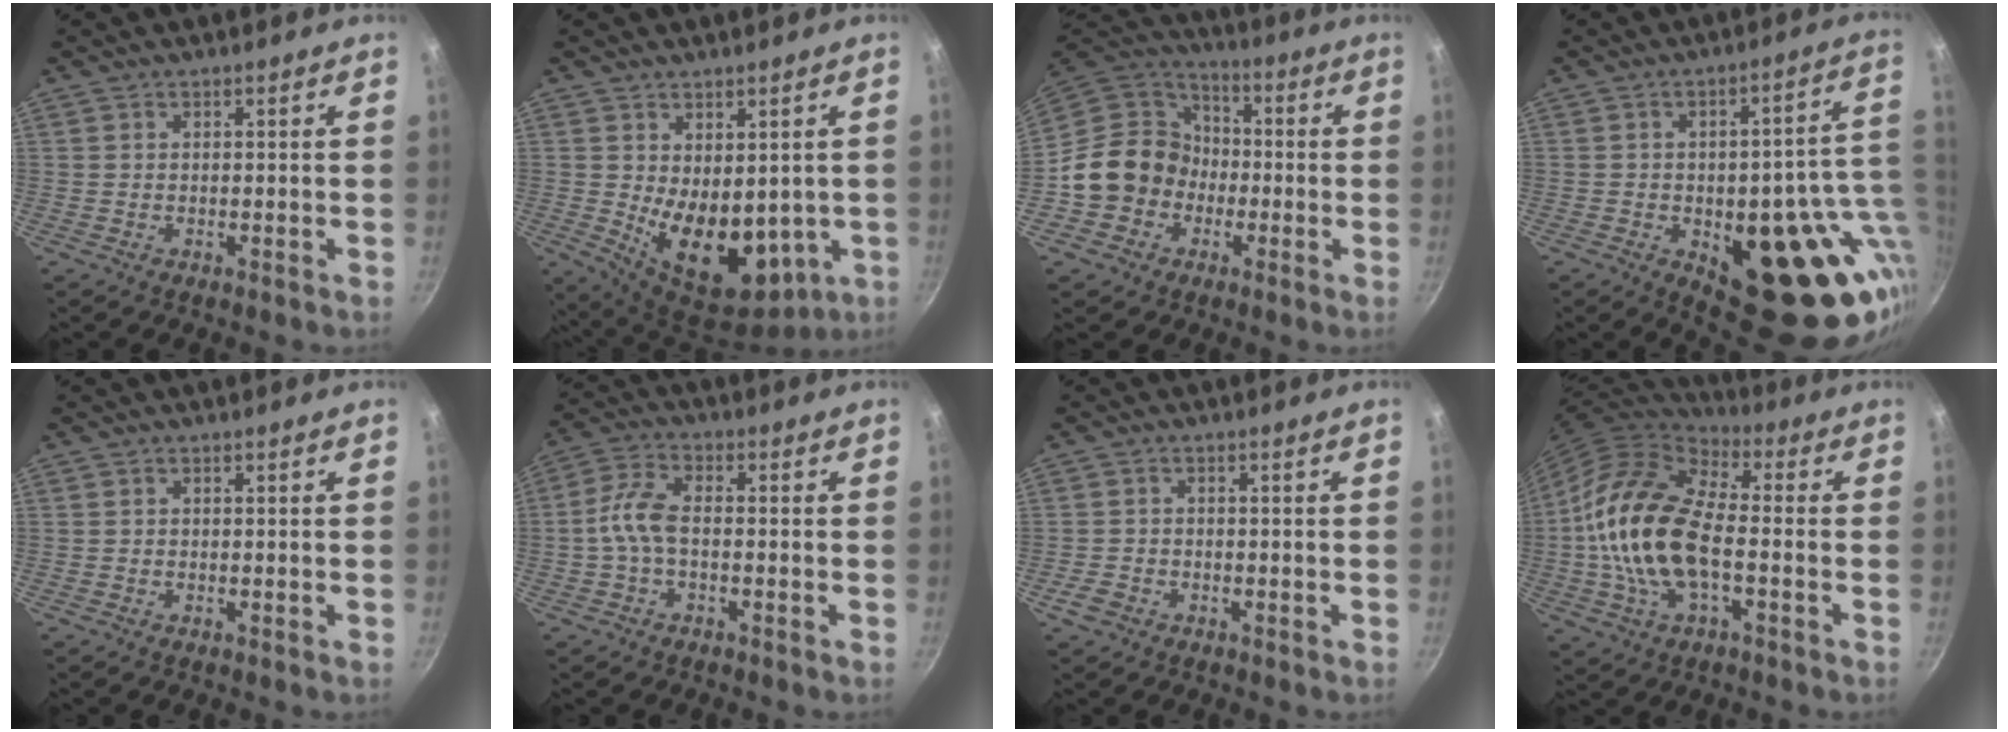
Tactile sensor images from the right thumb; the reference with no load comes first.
{"total": 14.6, "force": [-0.5, 9.0, 11.5], "torque": [-0.148, -0.036, 0.022]}
{"total": 14.6, "force": [-3.1, 12.9, 6.0], "torque": [-0.060, 0.046, -0.065]}
{"total": 24.1, "force": [-4.2, 11.6, 20.8], "torque": [-0.194, -0.005, -0.041]}
{"total": 0.0}
{"total": 6.5, "force": [-1.3, 3.5, 5.4], "torque": [-0.115, 0.030, -0.036]}
{"total": 2.8, "force": [-1.6, 2.0, 1.2], "torque": [-0.022, 0.014, -0.029]}
{"total": 20.2, "force": [-2.3, 10.7, 17.0], "torque": [-0.311, 0.032, -0.055]}